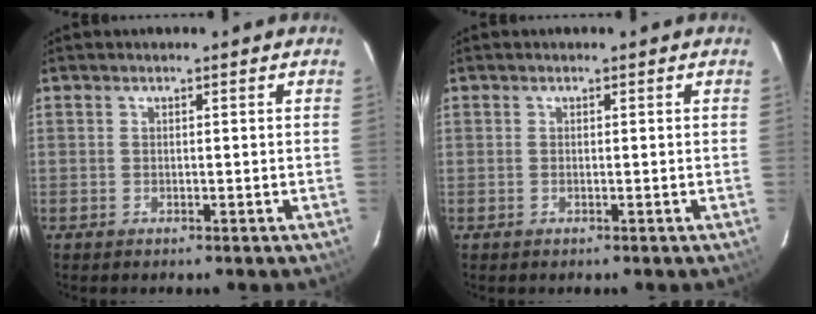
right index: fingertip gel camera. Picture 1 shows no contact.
{"total": 0.0}